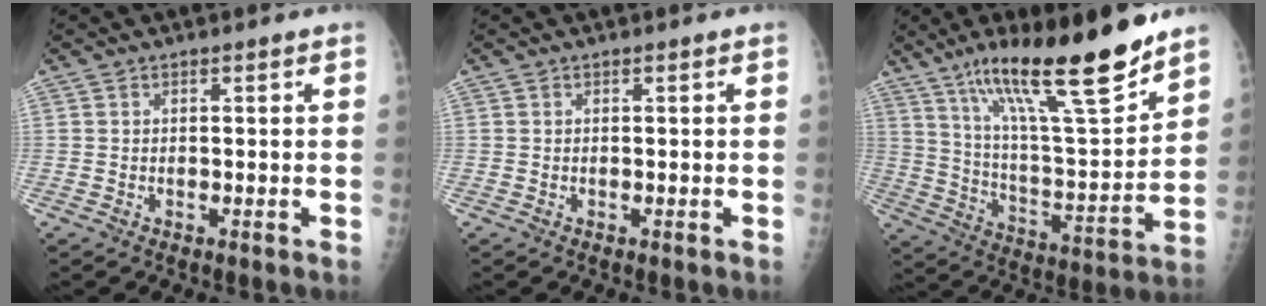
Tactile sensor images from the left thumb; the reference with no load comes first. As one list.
[{"total": 0.0}, {"total": 23.2, "force": [15.9, 3.9, 16.4], "torque": [-0.252, -0.075, 0.272]}]